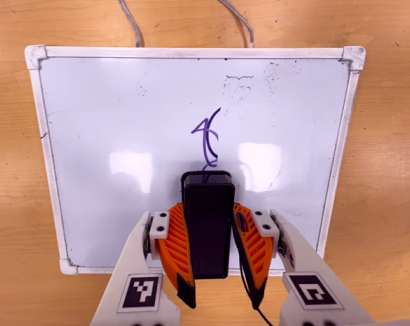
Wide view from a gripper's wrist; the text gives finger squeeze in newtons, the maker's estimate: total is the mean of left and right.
{"total": 5.6, "left": 4.6, "right": 6.6}